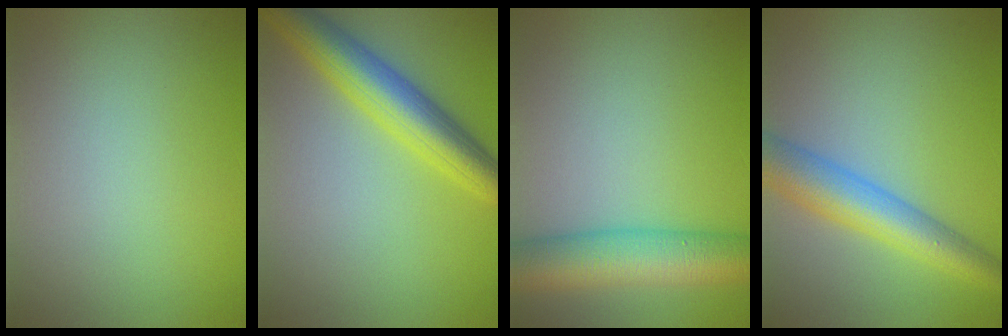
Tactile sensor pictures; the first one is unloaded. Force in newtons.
{"total": 6.2, "press": 6.2, "slide": 0.3}
{"total": 8.1, "press": 8.1, "slide": 0.3}
{"total": 6.0, "press": 6.0, "slide": 0.2}